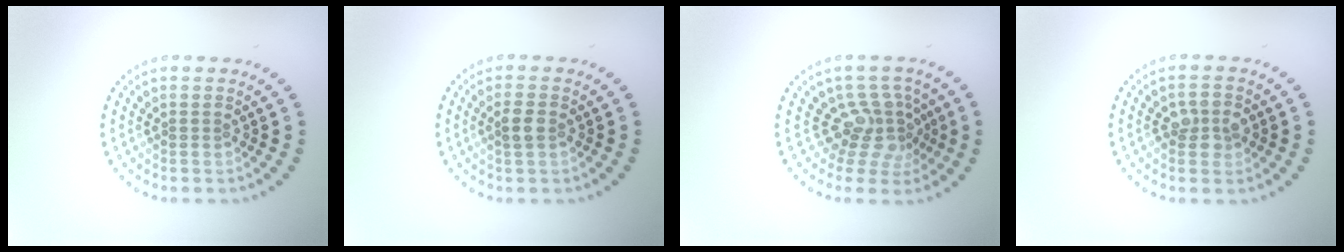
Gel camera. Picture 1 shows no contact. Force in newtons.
{"total": 1.6, "press": 1.6, "slide": 0.2}
{"total": 3.5, "press": 2.5, "slide": 2.5}
{"total": 2.6, "press": 2.5, "slide": 0.4}